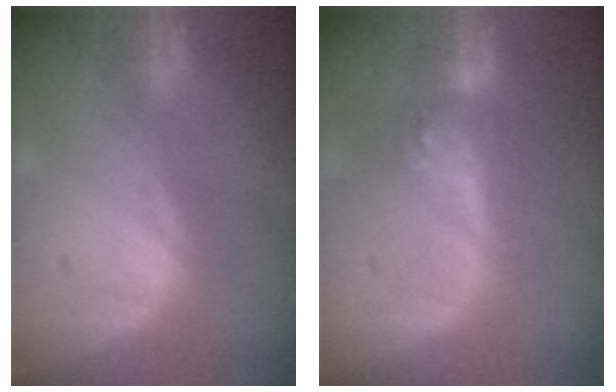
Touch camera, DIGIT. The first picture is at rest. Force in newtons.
{"total": 4.5, "press": 4.2, "slide": 1.6}